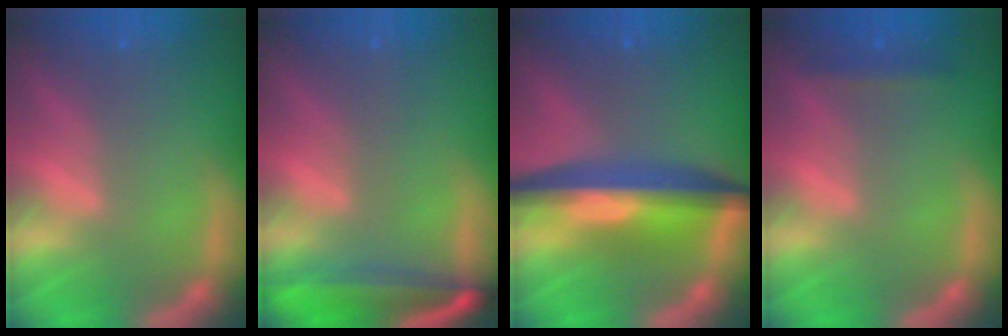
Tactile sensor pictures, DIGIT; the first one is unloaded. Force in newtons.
{"total": 7.1}
{"total": 9.0}
{"total": 1.4}